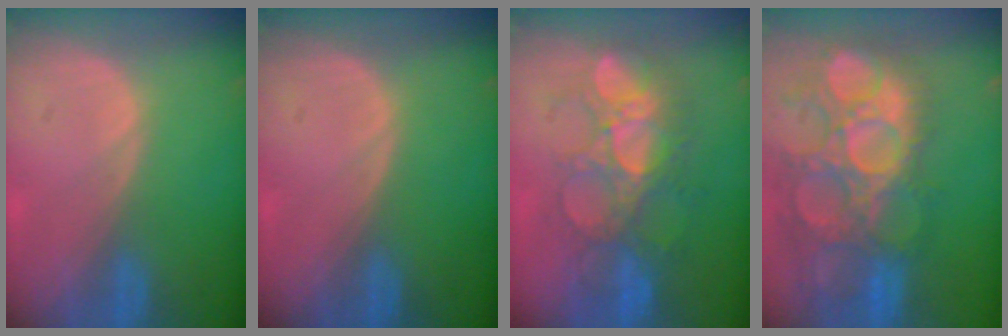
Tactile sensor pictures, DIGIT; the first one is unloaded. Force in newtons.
{"total": 0.0}
{"total": 9.1, "press": 8.9, "slide": 1.9}
{"total": 14.5, "press": 12.8, "slide": 6.9}